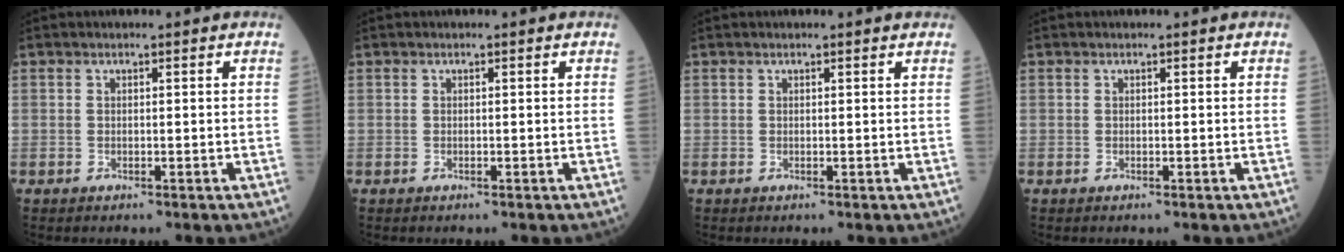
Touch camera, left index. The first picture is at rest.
{"total": 0.0}
{"total": 1.1, "force": [1.0, 0.1, 0.2], "torque": [-0.011, 0.003, 0.004]}
{"total": 0.0}